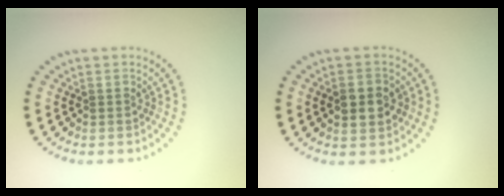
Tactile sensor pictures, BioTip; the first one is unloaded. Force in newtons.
{"total": 3.9, "press": 3.9, "slide": 0.1}